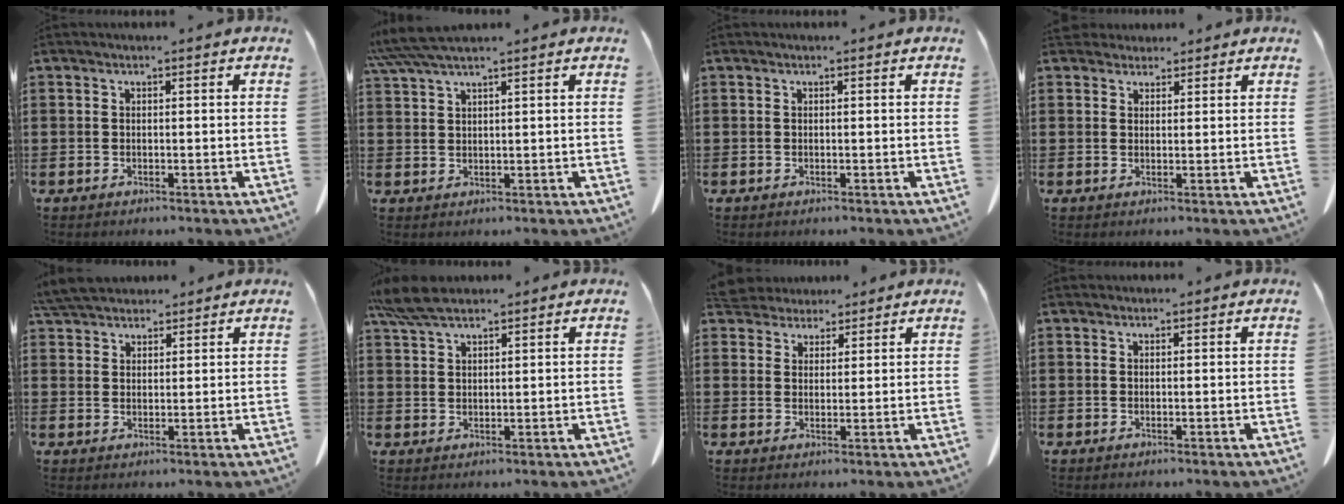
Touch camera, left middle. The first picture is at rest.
{"total": 4.1, "force": [3.3, 0.2, 2.4], "torque": [-0.055, -0.004, 0.064]}
{"total": 0.0}
{"total": 2.8, "force": [2.5, 1.1, 0.4], "torque": [-0.008, -0.004, 0.048]}
{"total": 5.3, "force": [5.0, 1.4, 1.2], "torque": [-0.040, -0.011, 0.097]}
{"total": 6.0, "force": [4.7, 1.4, 3.3], "torque": [-0.077, -0.004, 0.090]}
{"total": 4.1, "force": [3.8, 1.3, 0.2], "torque": [-0.020, -0.009, 0.074]}
{"total": 0.6, "force": [0.6, 0.3, 0.0], "torque": [-0.003, -0.001, 0.013]}